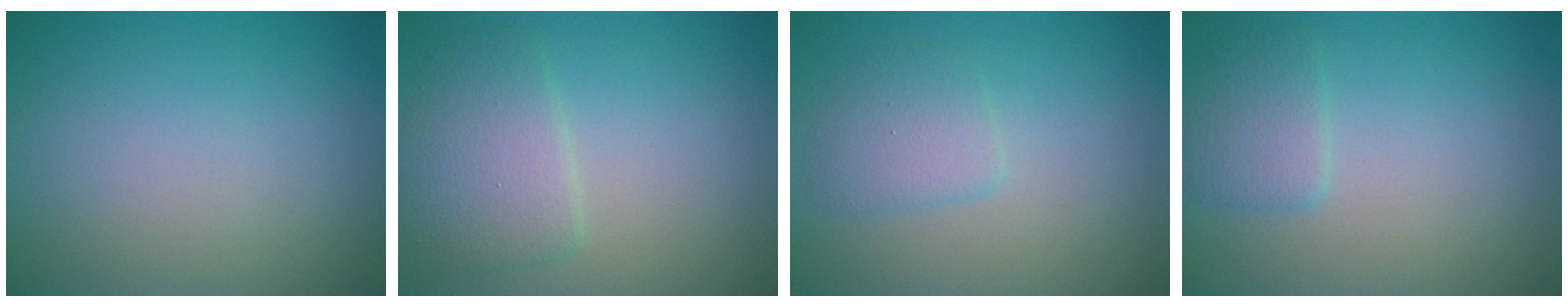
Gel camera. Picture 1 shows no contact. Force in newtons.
{"total": 3.7, "press": 3.7, "slide": 0.1}
{"total": 2.2, "press": 2.2, "slide": 0.1}
{"total": 2.0, "press": 2.0, "slide": 0.1}